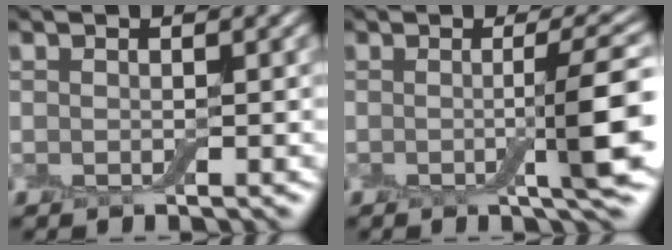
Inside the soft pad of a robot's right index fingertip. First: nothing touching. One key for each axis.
{"total": 5.2, "fx": -0.5, "fy": 0.6, "fz": 5.1, "tx": -0.072, "ty": -0.001, "tz": -0.010}